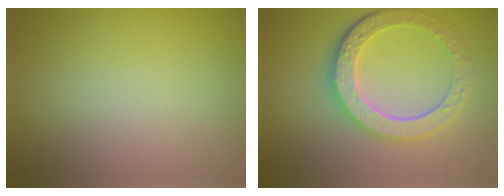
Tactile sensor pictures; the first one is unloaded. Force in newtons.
{"total": 6.4, "press": 4.7, "slide": 4.3}